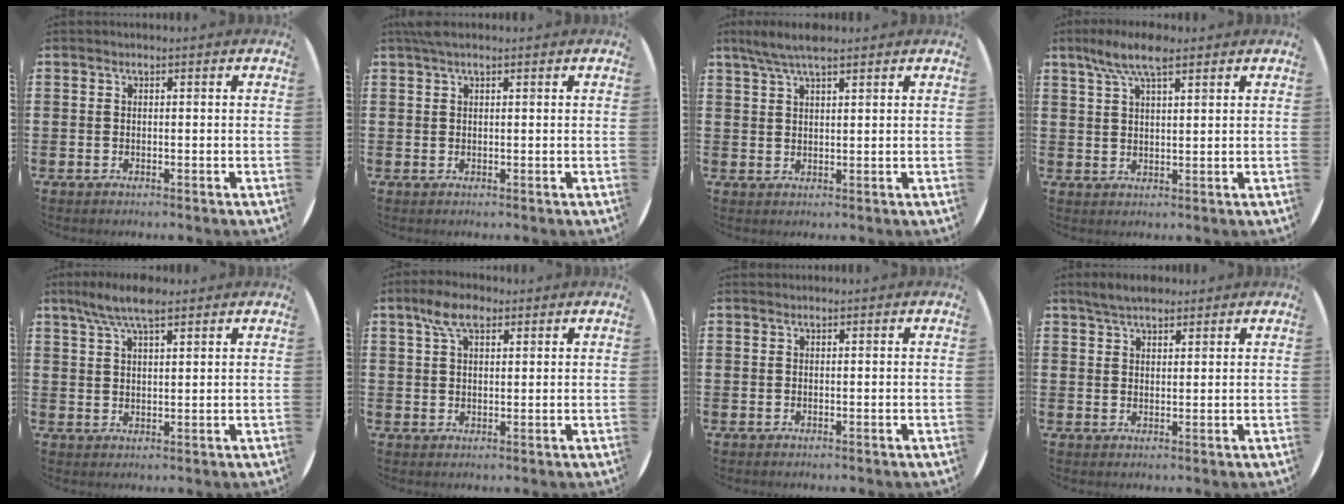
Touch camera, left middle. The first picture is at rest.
{"total": 1.4, "force": [1.1, 0.3, 0.8], "torque": [-0.018, 0.003, 0.021]}
{"total": 4.3, "force": [3.4, 0.8, 2.5], "torque": [-0.055, 0.002, 0.061]}
{"total": 6.6, "force": [4.5, 2.0, 4.4], "torque": [-0.087, -0.001, 0.079]}
{"total": 6.1, "force": [4.5, 1.6, 3.7], "torque": [-0.081, 0.000, 0.081]}
{"total": 5.2, "force": [3.3, 2.4, 3.2], "torque": [-0.063, 0.007, 0.058]}
{"total": 0.0}
{"total": 3.5, "force": [3.1, 1.1, 1.1], "torque": [-0.019, -0.003, 0.057]}